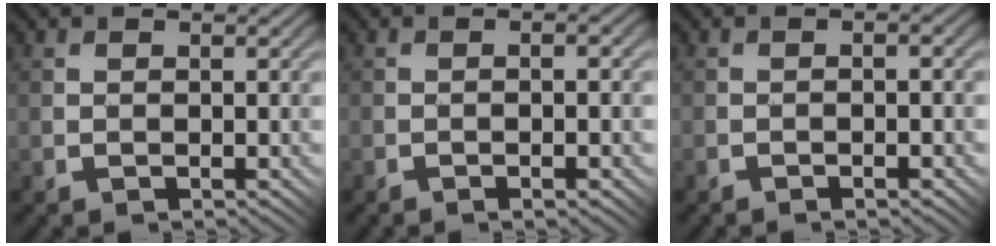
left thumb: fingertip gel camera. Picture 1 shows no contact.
{"total": 3.9, "force": [-1.6, 0.8, 3.5], "torque": [-0.044, 0.002, -0.015]}
{"total": 3.1, "force": [-1.5, 0.8, 2.6], "torque": [-0.031, 0.007, -0.017]}